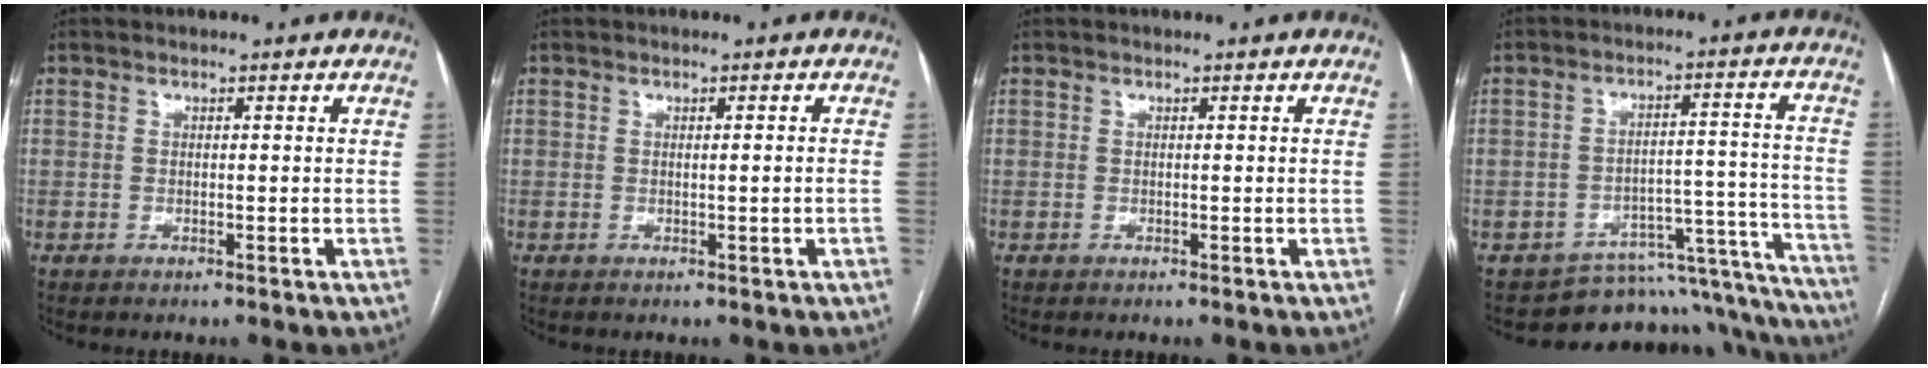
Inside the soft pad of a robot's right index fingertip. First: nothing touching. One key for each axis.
{"total": 1.0, "fx": -0.1, "fy": -0.2, "fz": 0.9, "tx": -0.016, "ty": -0.001, "tz": 0.001}
{"total": 0.0}
{"total": 17.3, "fx": -16.1, "fy": 5.8, "fz": 2.7, "tx": 0.019, "ty": 0.079, "tz": -0.195}